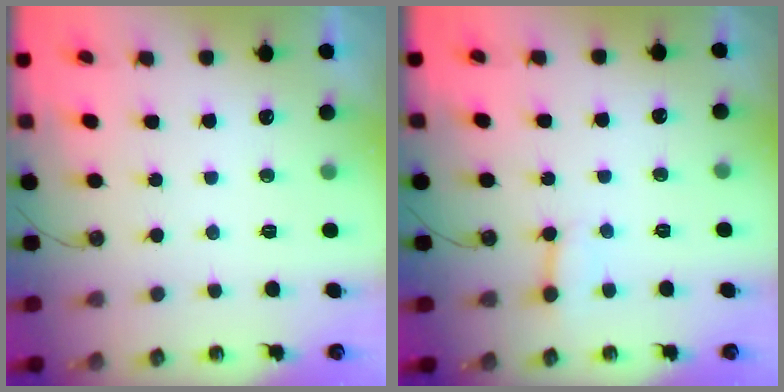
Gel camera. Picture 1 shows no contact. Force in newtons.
{"total": 4.1, "press": 4.0, "slide": 0.4}